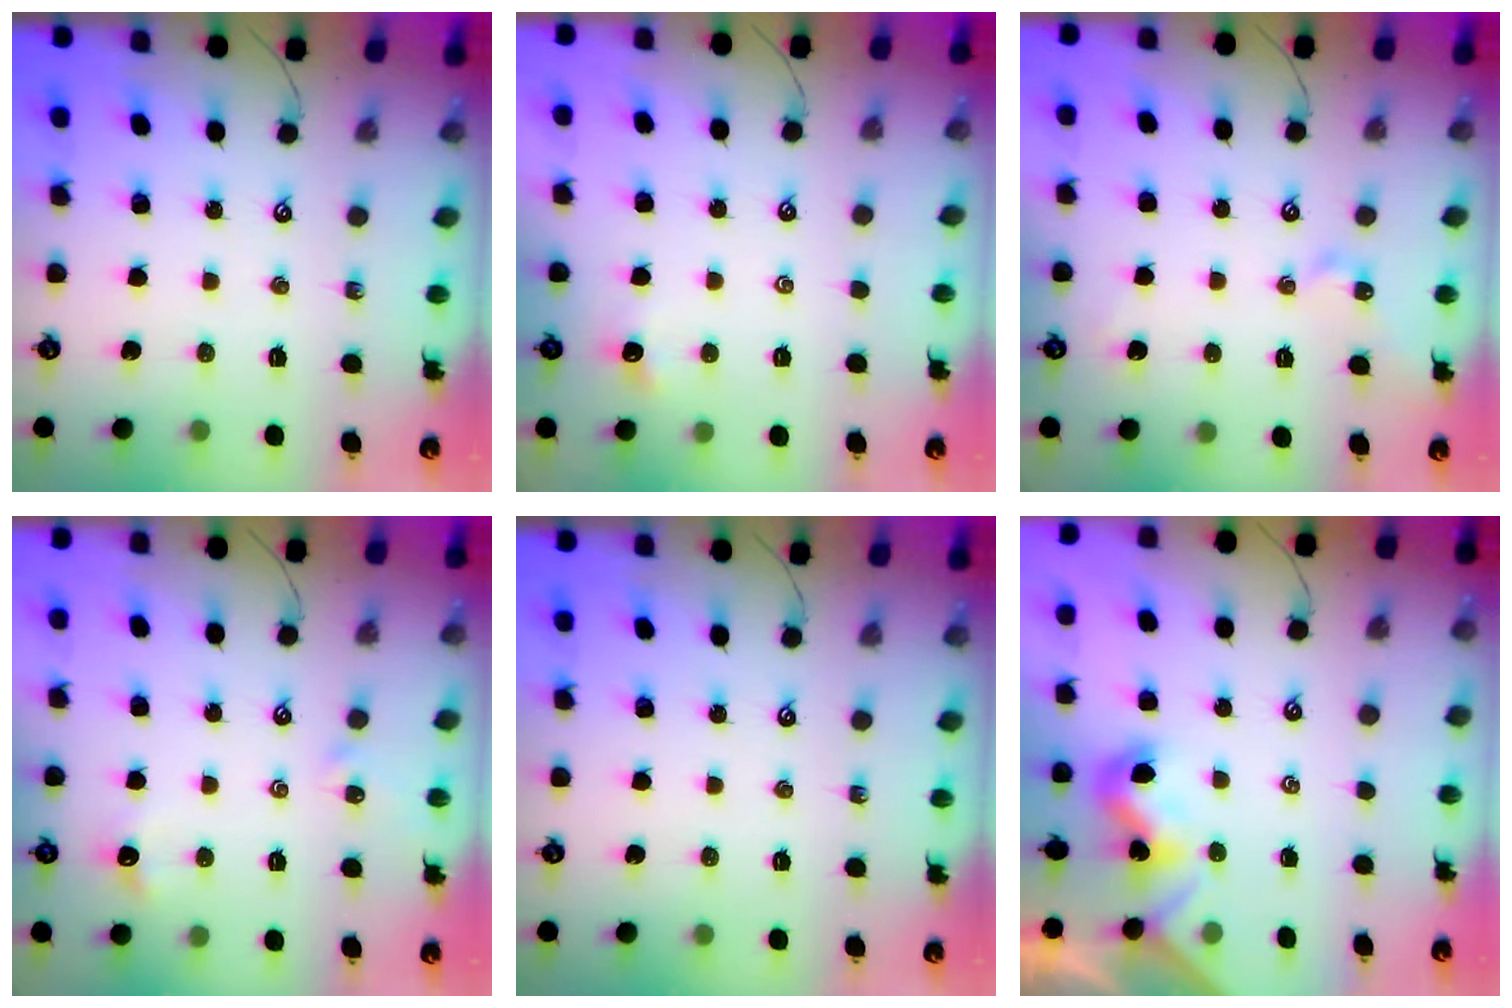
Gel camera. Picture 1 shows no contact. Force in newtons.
{"total": 0.0}
{"total": 2.3, "press": 2.3, "slide": 0.2}
{"total": 2.4, "press": 2.4, "slide": 0.6}
{"total": 0.0}
{"total": 1.3, "press": 1.3, "slide": 0.4}